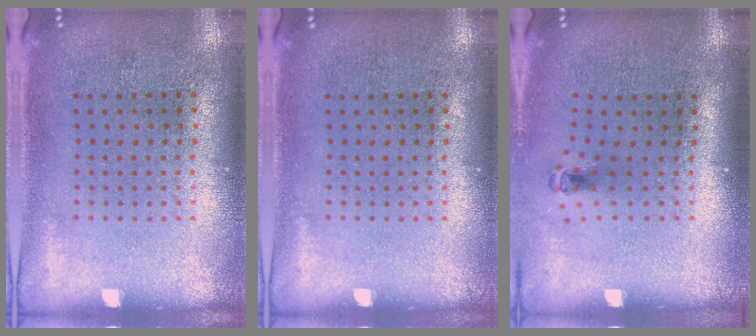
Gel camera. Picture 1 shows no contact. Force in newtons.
{"total": 0.0}
{"total": 0.7, "press": 0.4, "slide": 0.6}